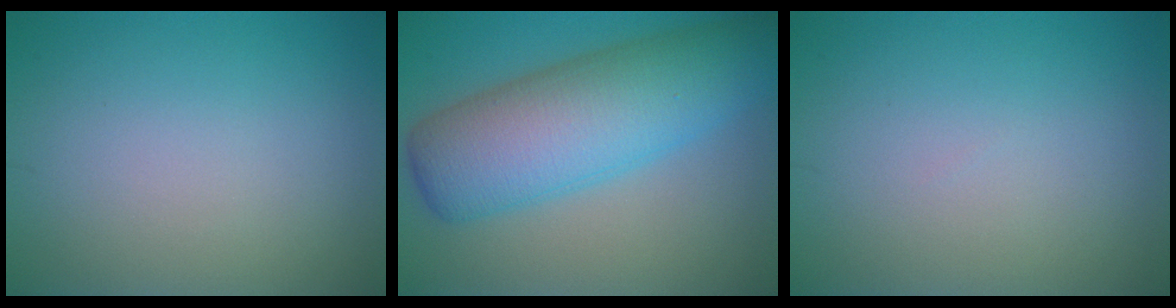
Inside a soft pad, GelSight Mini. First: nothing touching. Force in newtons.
{"total": 10.0, "press": 10.0, "slide": 0.2}
{"total": 0.0}